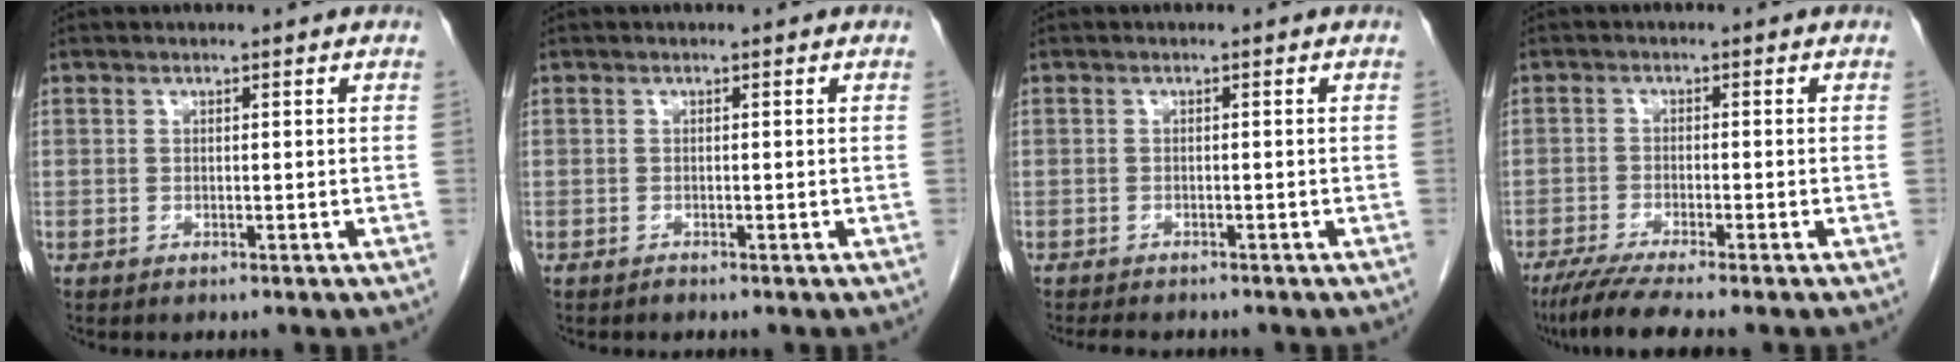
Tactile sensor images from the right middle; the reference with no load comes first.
{"total": 0.0}
{"total": 3.8, "force": [-3.3, 1.1, 1.5], "torque": [-0.024, -0.007, -0.043]}
{"total": 6.9, "force": [-5.6, -0.5, 4.1], "torque": [-0.063, -0.020, -0.094]}